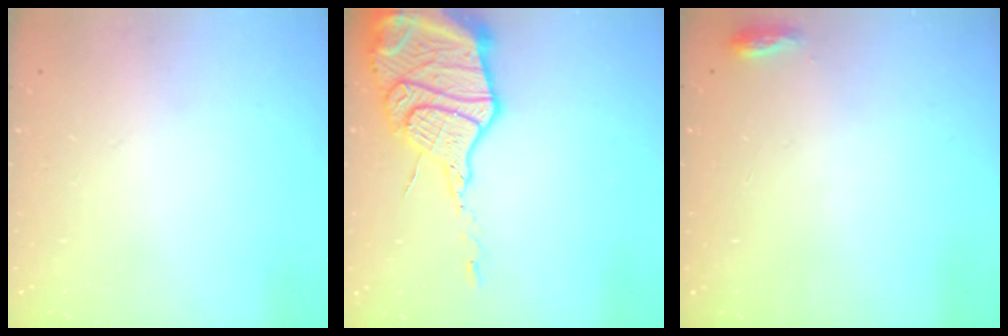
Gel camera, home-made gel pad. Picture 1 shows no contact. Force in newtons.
{"total": 21.6, "press": 21.5, "slide": 2.1}
{"total": 3.7, "press": 3.6, "slide": 1.2}